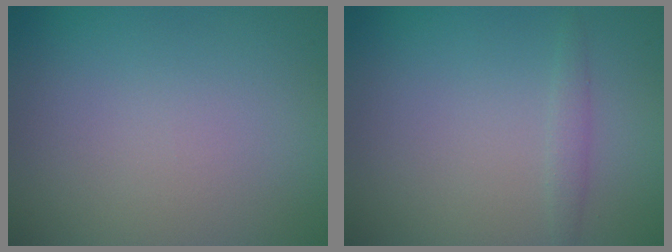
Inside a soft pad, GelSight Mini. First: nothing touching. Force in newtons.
{"total": 1.1, "press": 1.1, "slide": 0.0}